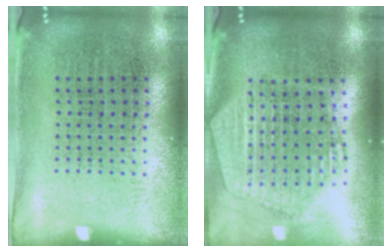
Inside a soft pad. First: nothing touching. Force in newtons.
{"total": 2.4, "press": 2.1, "slide": 1.2}